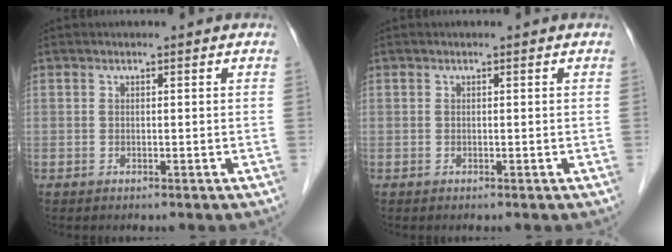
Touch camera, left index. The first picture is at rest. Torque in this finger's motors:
{"motor_torque": [-0.13, -0.04, 0.03, 0.01]}